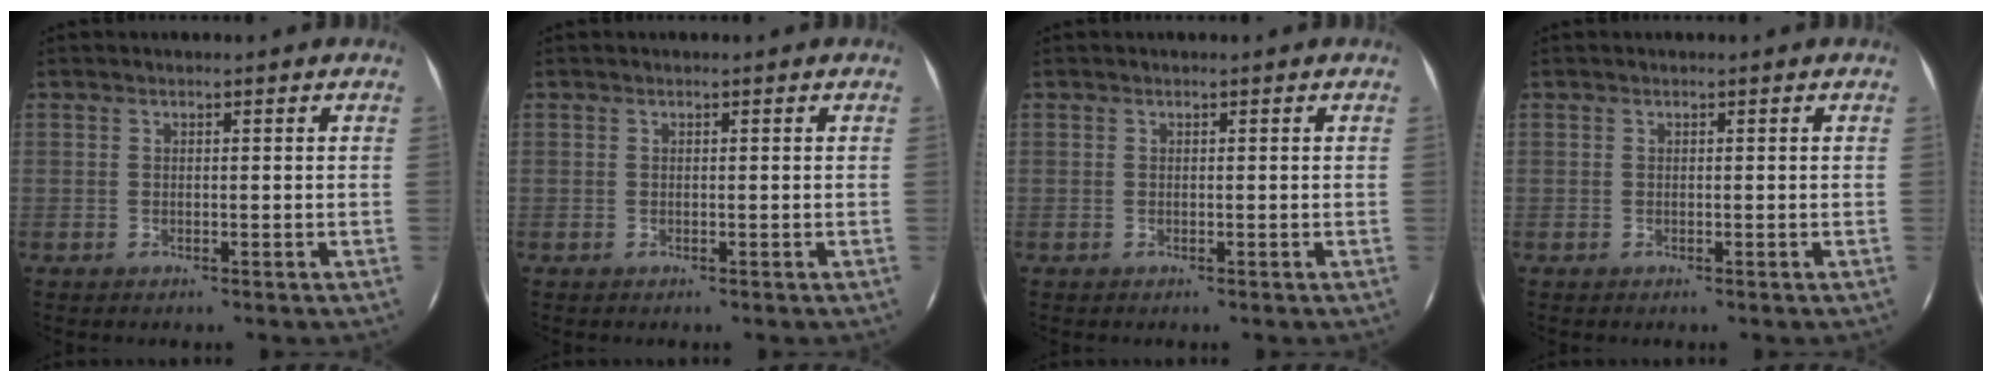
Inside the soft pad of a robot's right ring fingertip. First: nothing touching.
{"total": 0.0}
{"total": 0.0}
{"total": 0.0}